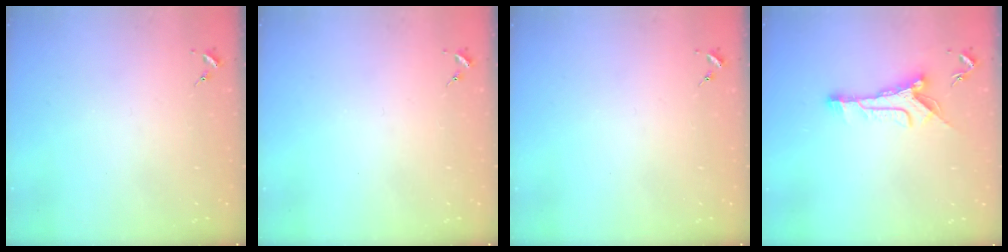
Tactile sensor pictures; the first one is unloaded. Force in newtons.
{"total": 0.0}
{"total": 0.0}
{"total": 10.4, "press": 10.3, "slide": 0.8}